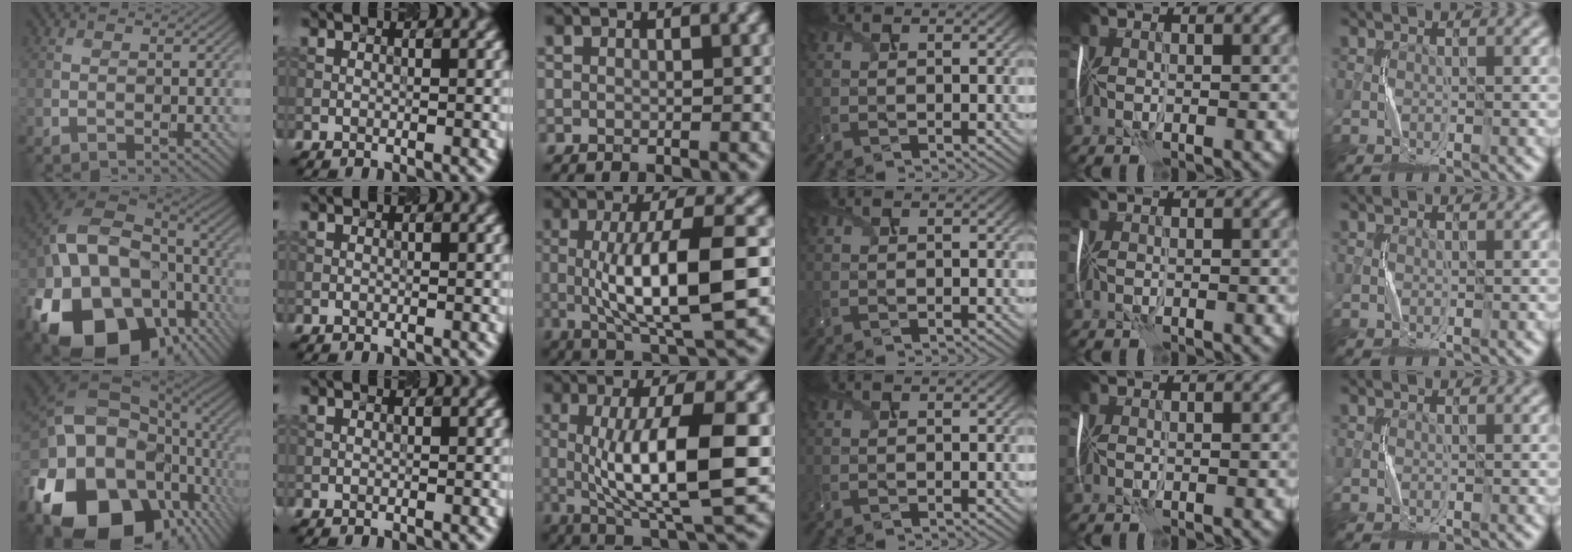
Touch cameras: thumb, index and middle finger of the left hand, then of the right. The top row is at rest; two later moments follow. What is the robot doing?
{"motion": "shake", "object": "handbell"}